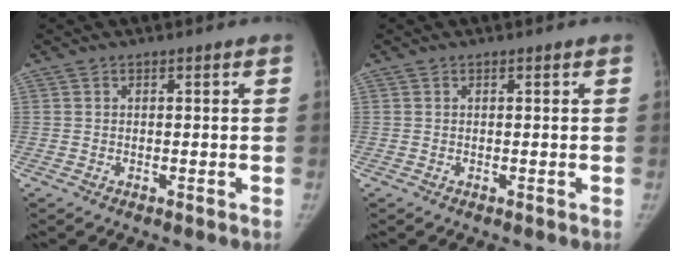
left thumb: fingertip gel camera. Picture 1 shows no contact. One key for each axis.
{"total": 0.0}